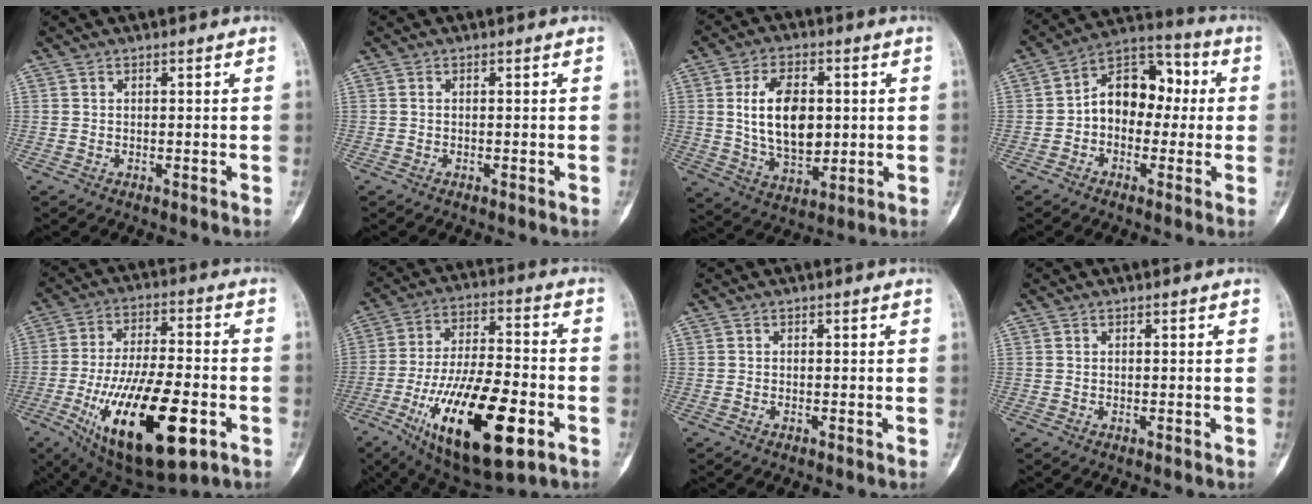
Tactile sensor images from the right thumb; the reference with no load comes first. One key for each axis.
{"total": 0.0}
{"total": 13.3, "fx": 1.6, "fy": 8.0, "fz": 10.6, "tx": -0.165, "ty": -0.010, "tz": 0.036}
{"total": 12.5, "fx": 0.1, "fy": 8.8, "fz": 8.8, "tx": -0.095, "ty": 0.044, "tz": -0.014}
{"total": 24.2, "fx": -8.3, "fy": 9.5, "fz": 20.7, "tx": -0.383, "ty": 0.006, "tz": -0.122}
{"total": 24.3, "fx": -9.0, "fy": 9.2, "fz": 20.6, "tx": -0.384, "ty": 0.014, "tz": -0.141}
{"total": 0.0}
{"total": 0.0}